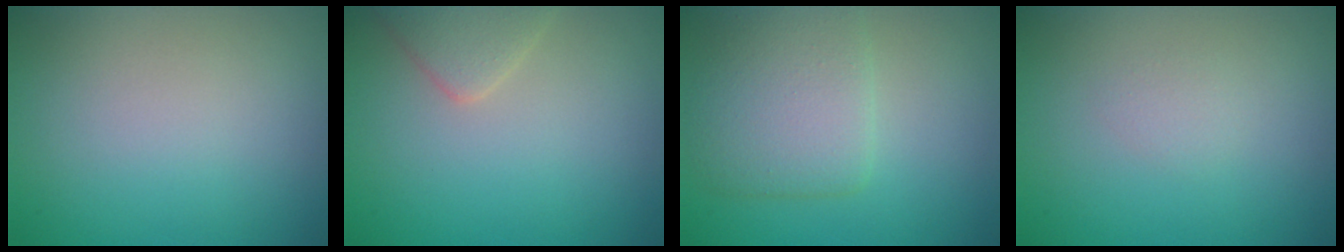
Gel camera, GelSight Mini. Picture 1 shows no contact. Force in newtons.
{"total": 2.3, "press": 2.3, "slide": 0.1}
{"total": 4.9, "press": 4.9, "slide": 0.4}
{"total": 0.6, "press": 0.6, "slide": 0.1}